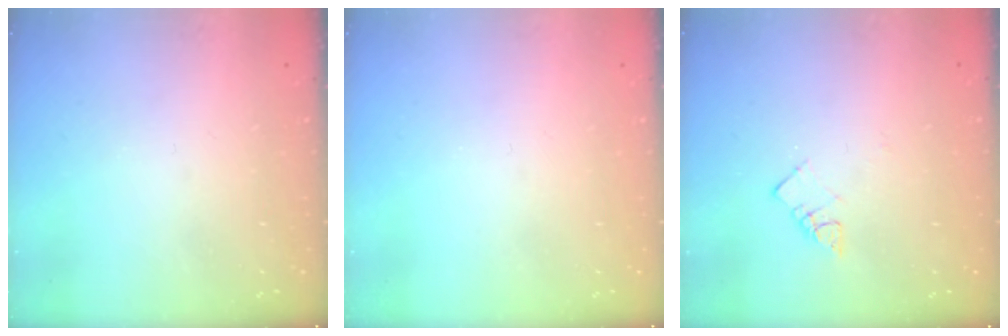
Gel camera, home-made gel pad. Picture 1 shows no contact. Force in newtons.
{"total": 0.0}
{"total": 3.9, "press": 3.9, "slide": 0.4}